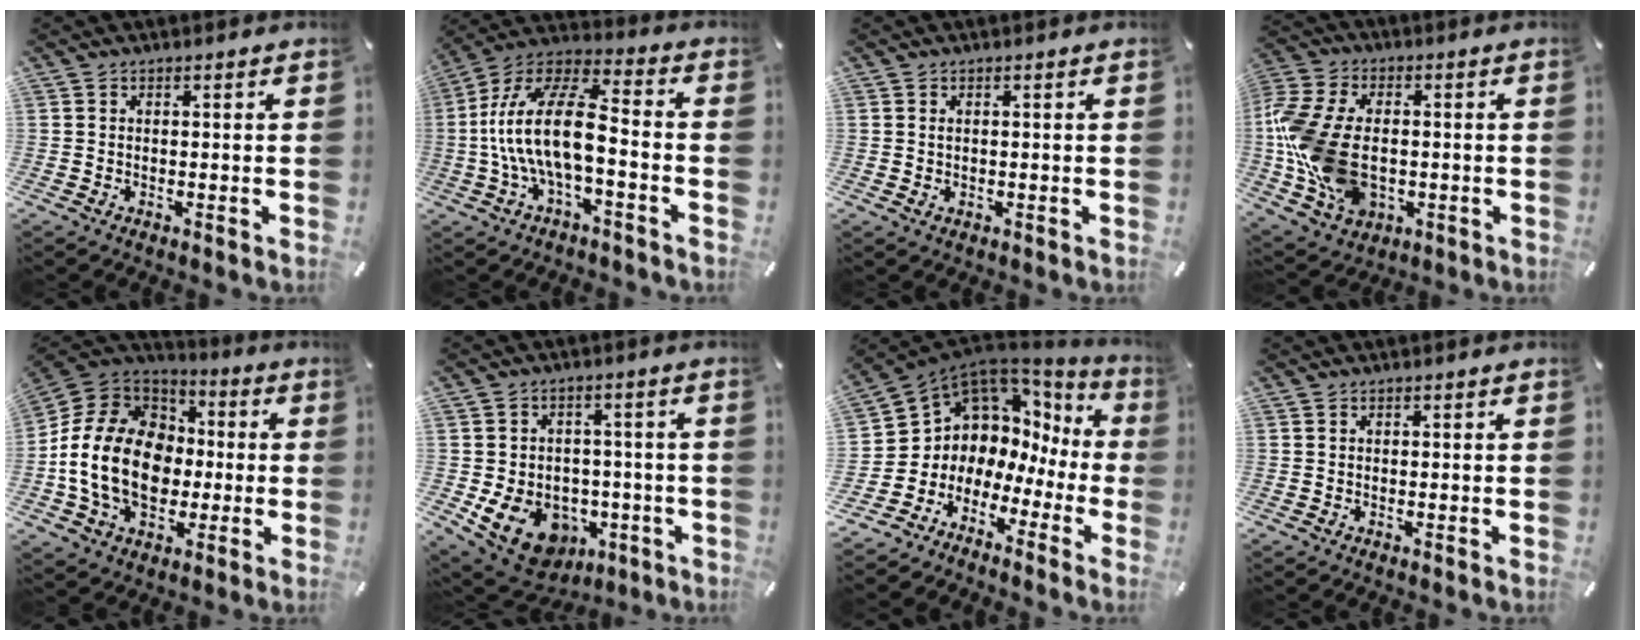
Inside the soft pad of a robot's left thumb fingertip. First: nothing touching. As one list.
[{"total": 17.5, "force": [-3.2, 7.3, 15.7], "torque": [-0.323, 0.005, -0.056]}, {"total": 0.8, "force": [0.2, 0.5, 0.6], "torque": [-0.014, 0.002, 0.002]}, {"total": 17.4, "force": [-1.9, 12.3, 12.2], "torque": [-0.284, 0.006, -0.033]}, {"total": 20.1, "force": [-3.4, 15.4, 12.6], "torque": [-0.271, 0.023, -0.059]}, {"total": 12.9, "force": [-4.4, 10.2, 6.5], "torque": [-0.115, 0.020, -0.069]}, {"total": 6.0, "force": [3.6, 4.8, -0.8], "torque": [-0.025, -0.078, 0.074]}, {"total": 0.0}]